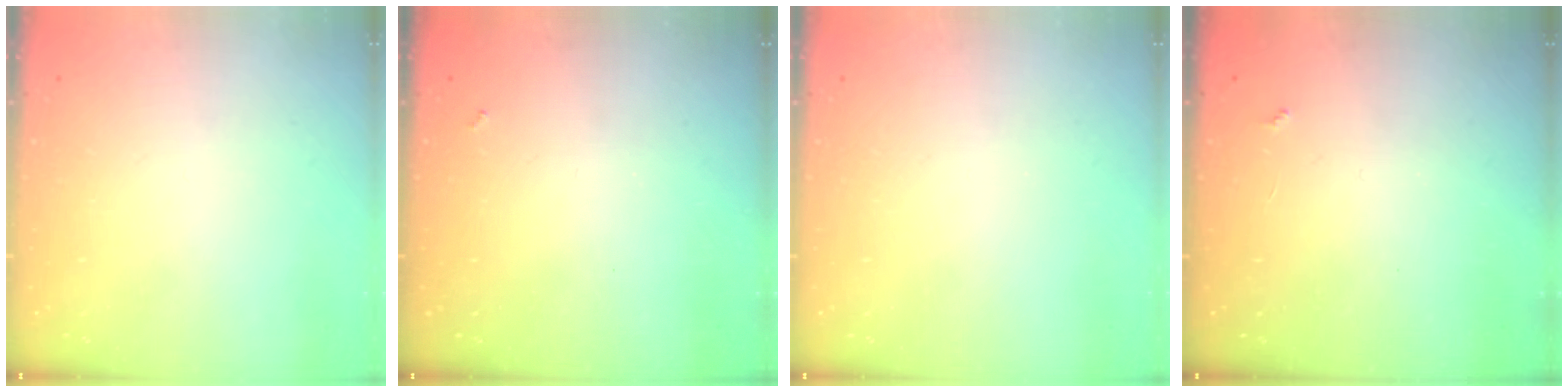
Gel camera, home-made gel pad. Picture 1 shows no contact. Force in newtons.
{"total": 1.6, "press": 1.6, "slide": 0.4}
{"total": 0.0}
{"total": 2.2, "press": 2.2, "slide": 0.4}